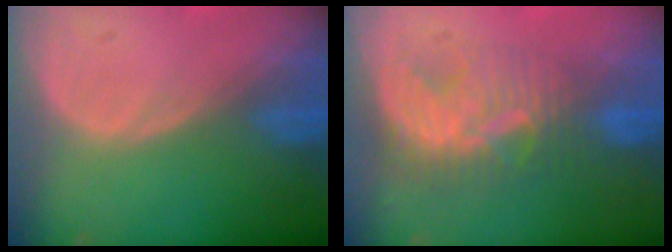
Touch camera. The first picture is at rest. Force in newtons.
{"total": 8.8, "press": 7.6, "slide": 4.4}